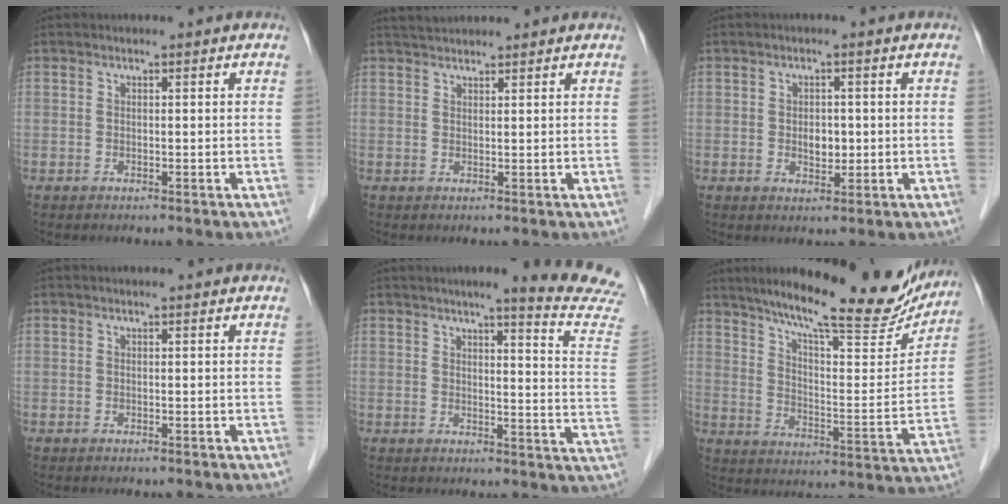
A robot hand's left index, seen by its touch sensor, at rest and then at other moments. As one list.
[{"total": 2.8, "force": [2.8, 0.4, 0.6], "torque": [-0.011, 0.024, 0.050]}, {"total": 2.7, "force": [-0.3, 1.8, 2.1], "torque": [-0.032, -0.003, -0.001]}, {"total": 0.0}, {"total": 13.8, "force": [12.4, -1.4, 5.9], "torque": [-0.071, -0.088, 0.125]}, {"total": 22.0, "force": [18.6, 3.6, 11.3], "torque": [-0.169, -0.018, 0.258]}]